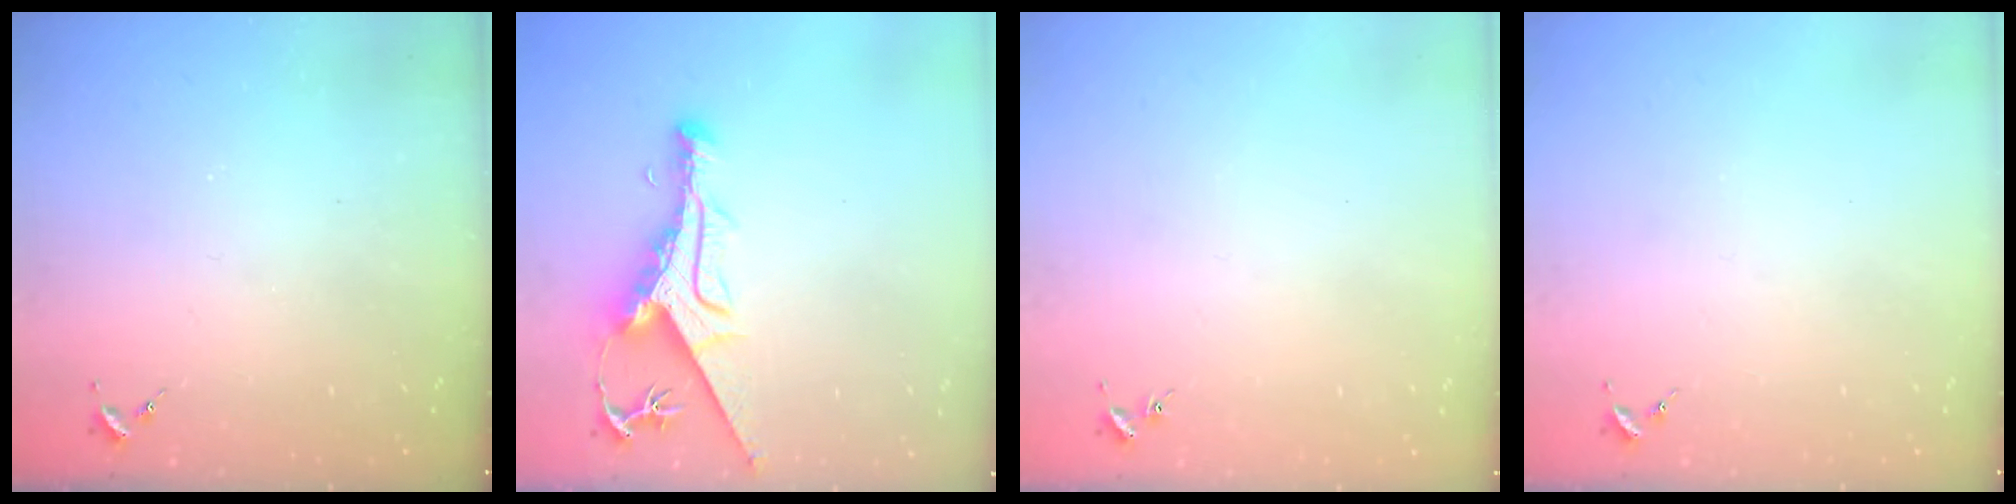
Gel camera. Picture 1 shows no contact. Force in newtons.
{"total": 10.7, "press": 10.5, "slide": 1.6}
{"total": 0.8, "press": 0.8, "slide": 0.2}
{"total": 0.0}